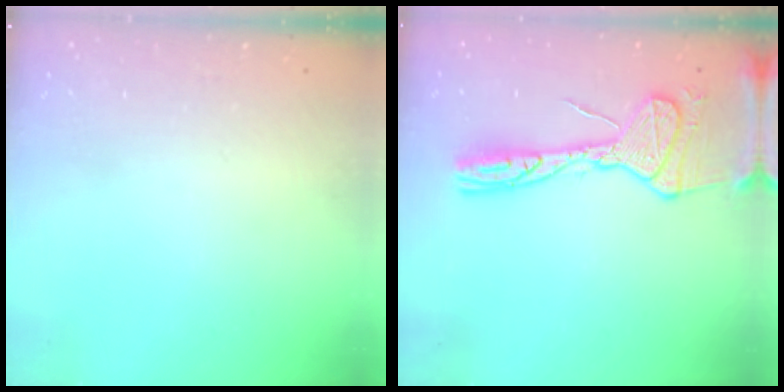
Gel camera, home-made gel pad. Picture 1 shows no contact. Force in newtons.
{"total": 16.8, "press": 16.7, "slide": 1.7}